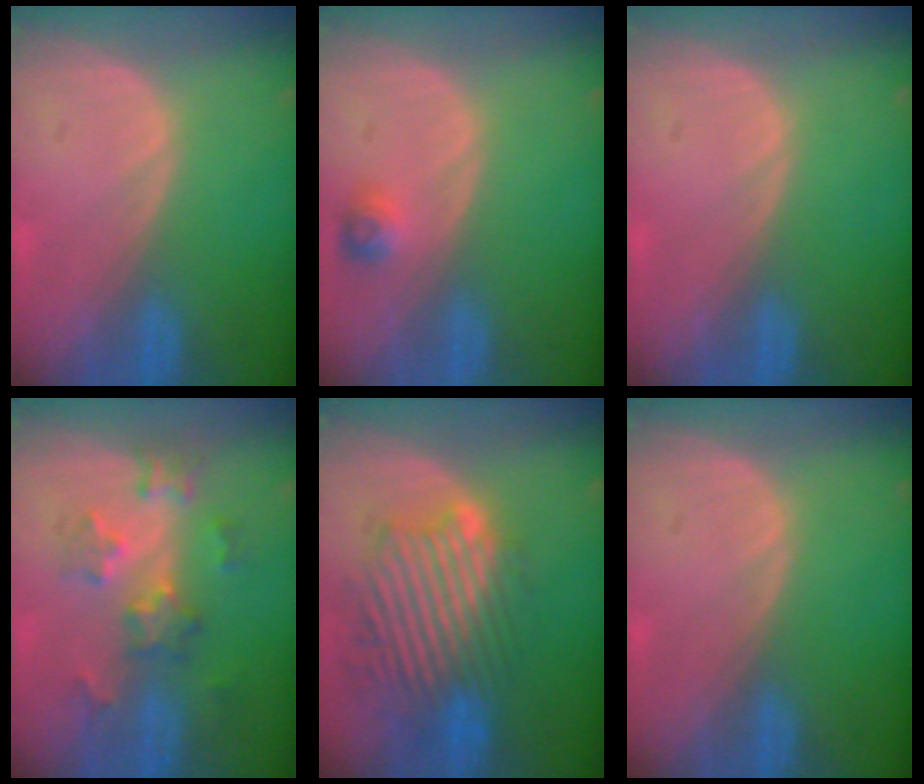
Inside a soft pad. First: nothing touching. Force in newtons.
{"total": 2.4, "press": 2.2, "slide": 0.9}
{"total": 0.0}
{"total": 6.5, "press": 6.0, "slide": 2.3}
{"total": 11.0, "press": 10.3, "slide": 4.0}
{"total": 0.0}